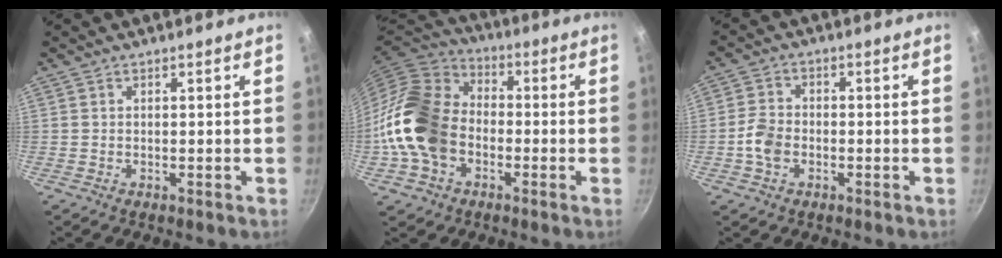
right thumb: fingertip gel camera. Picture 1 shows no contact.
{"total": 17.8, "force": [-3.6, 13.3, 11.3], "torque": [-0.199, 0.042, -0.083]}
{"total": 4.9, "force": [-1.5, 3.5, 3.2], "torque": [-0.060, 0.018, -0.035]}